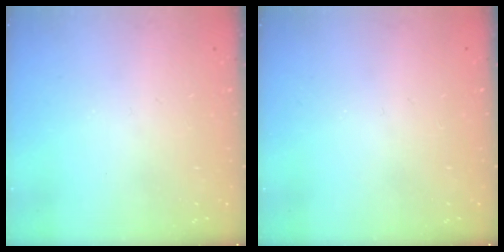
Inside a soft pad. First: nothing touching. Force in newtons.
{"total": 0.0}